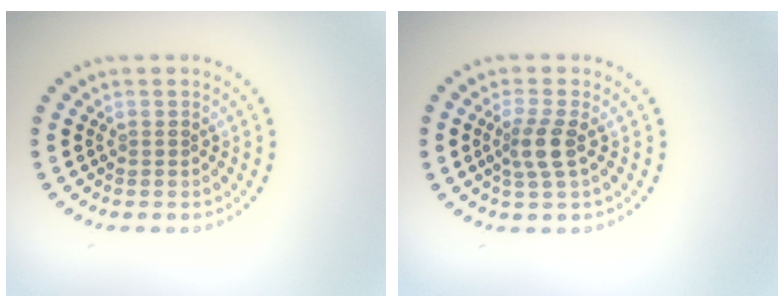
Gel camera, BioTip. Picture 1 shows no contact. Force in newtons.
{"total": 2.4, "press": 2.0, "slide": 1.4}